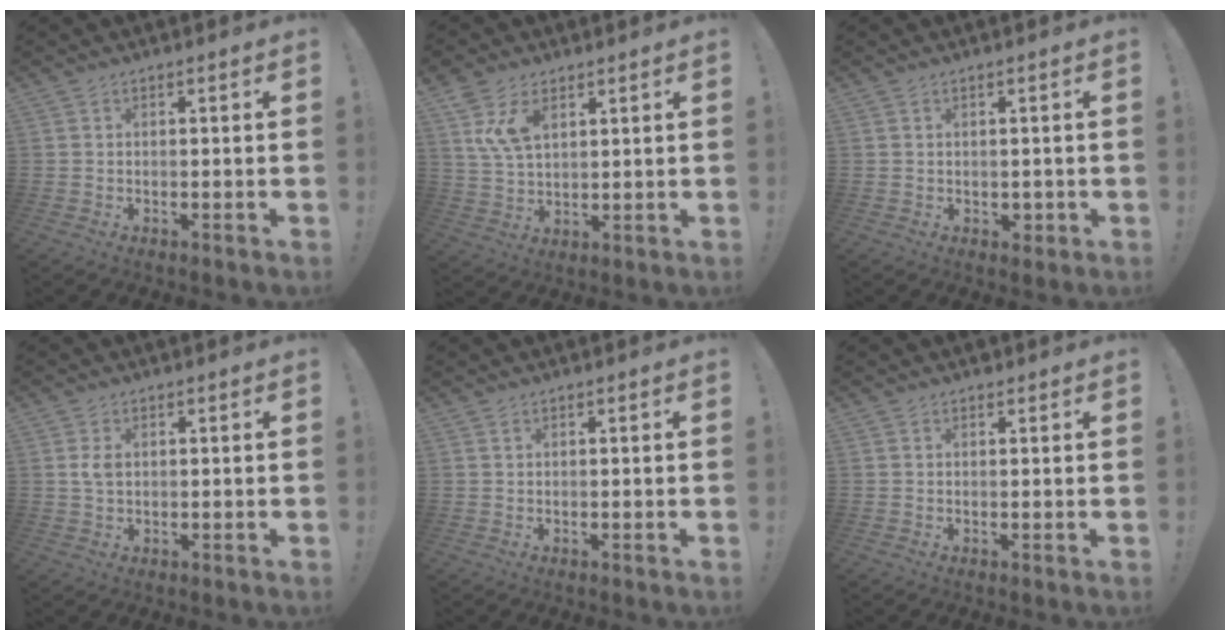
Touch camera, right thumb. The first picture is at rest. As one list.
[{"total": 9.8, "force": [4.8, 5.7, 6.4], "torque": [-0.122, -0.007, 0.093]}, {"total": 1.8, "force": [0.1, 1.6, 0.9], "torque": [-0.003, -0.001, 0.001]}, {"total": 3.0, "force": [0.7, 1.9, 2.2], "torque": [-0.027, -0.002, 0.010]}, {"total": 0.7, "force": [0.6, 0.3, 0.3], "torque": [0.002, -0.002, 0.009]}, {"total": 0.7, "force": [0.6, 0.4, 0.1], "torque": [0.005, -0.003, 0.011]}]